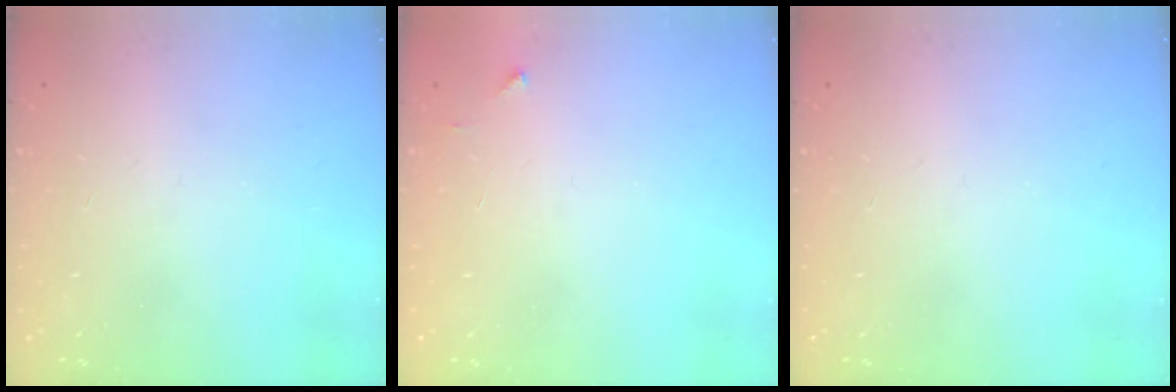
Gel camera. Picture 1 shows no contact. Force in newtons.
{"total": 2.0, "press": 2.0, "slide": 0.2}
{"total": 0.0}